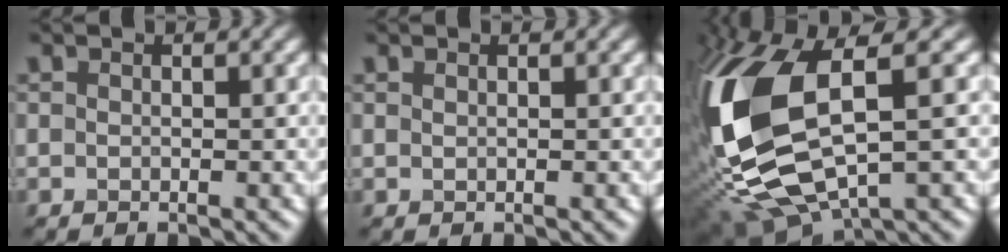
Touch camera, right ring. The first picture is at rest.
{"total": 0.0}
{"total": 15.2, "force": [0.4, 7.5, 13.2], "torque": [-0.318, -0.018, 0.021]}